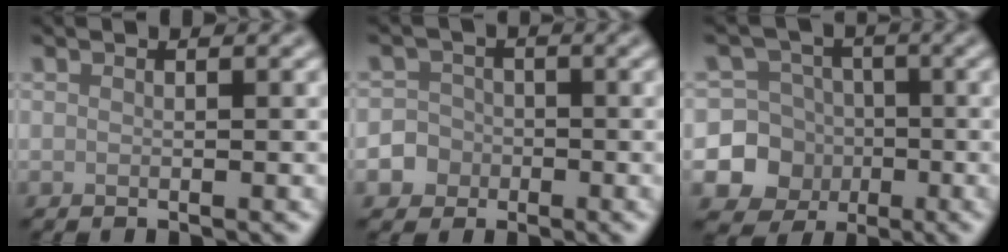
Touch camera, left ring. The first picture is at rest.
{"total": 4.3, "force": [-2.1, 3.7, 0.5], "torque": [0.013, -0.005, -0.046]}
{"total": 9.0, "force": [-2.3, 8.6, 1.4], "torque": [-0.019, -0.003, -0.062]}